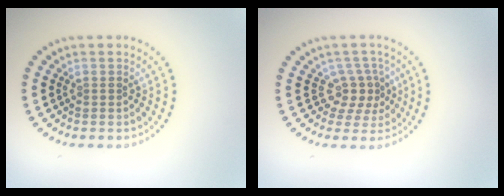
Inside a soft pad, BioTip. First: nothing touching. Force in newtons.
{"total": 2.6, "press": 1.8, "slide": 1.8}